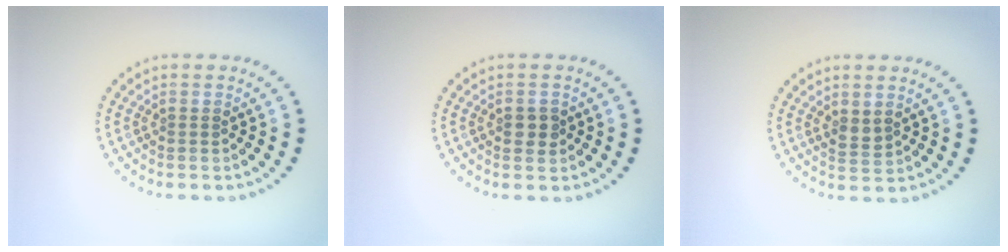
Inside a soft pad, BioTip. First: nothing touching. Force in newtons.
{"total": 1.5, "press": 1.5, "slide": 0.0}
{"total": 1.3, "press": 1.2, "slide": 0.5}